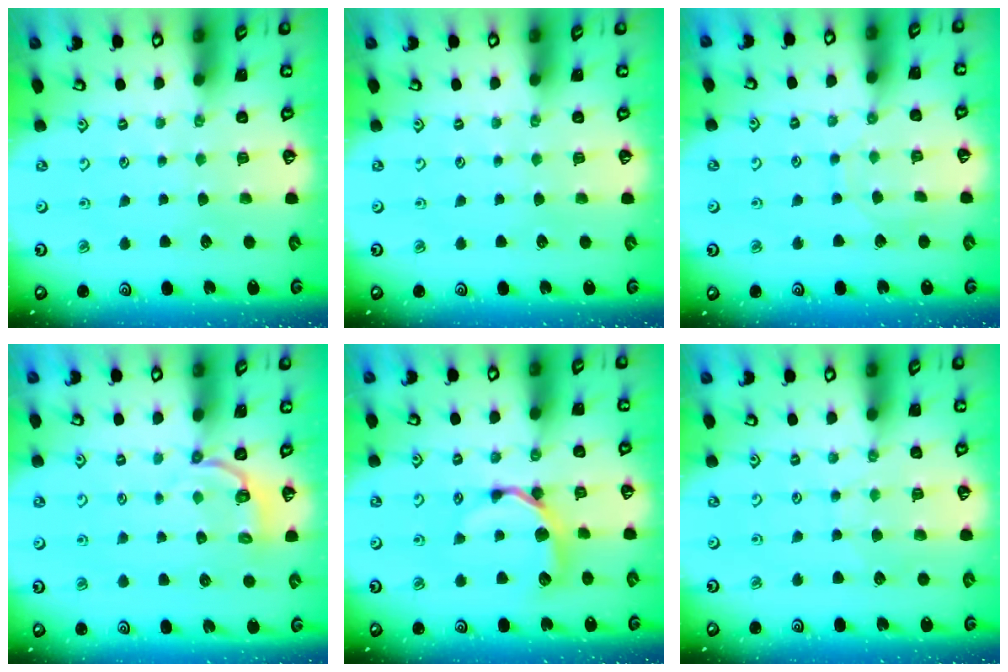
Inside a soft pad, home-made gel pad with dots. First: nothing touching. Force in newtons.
{"total": 0.0}
{"total": 7.7, "press": 7.6, "slide": 0.6}
{"total": 3.3, "press": 2.2, "slide": 2.5}
{"total": 10.1, "press": 10.0, "slide": 1.2}
{"total": 5.5, "press": 5.5, "slide": 0.6}